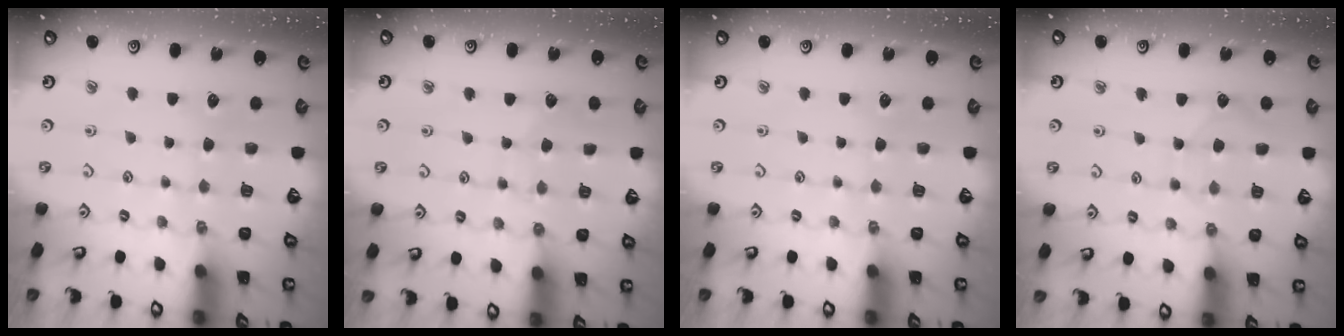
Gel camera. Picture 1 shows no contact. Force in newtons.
{"total": 5.5, "press": 5.5, "slide": 0.4}
{"total": 0.0}
{"total": 5.1, "press": 5.1, "slide": 0.5}